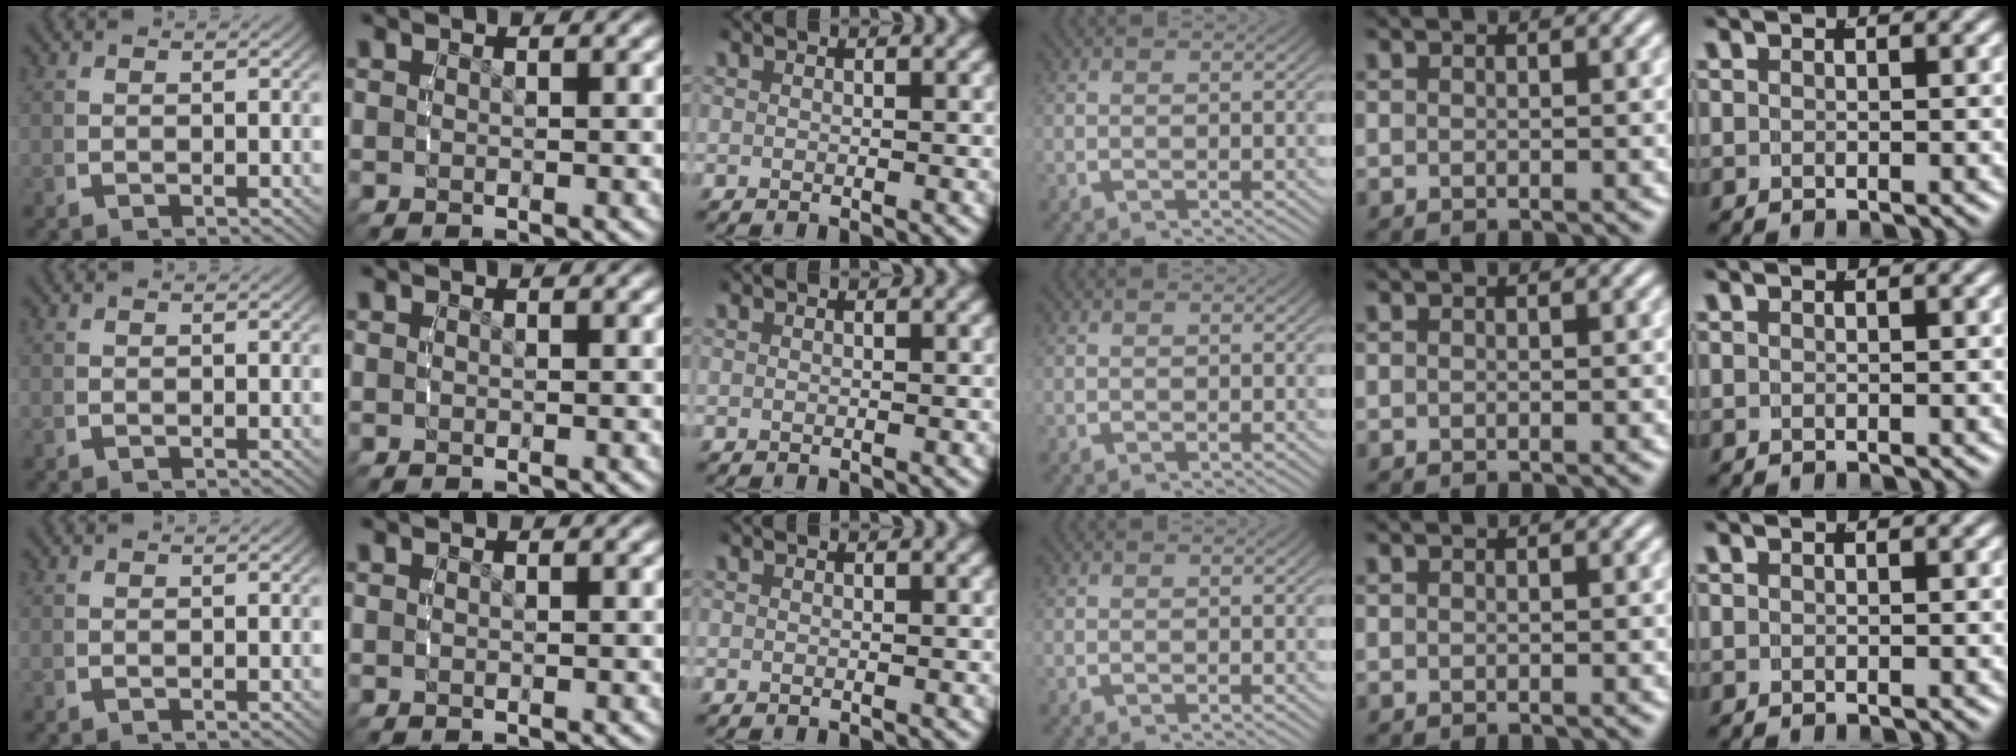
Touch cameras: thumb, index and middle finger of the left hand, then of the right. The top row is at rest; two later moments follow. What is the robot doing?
{"motion": "reach", "object": "measuring cup"}